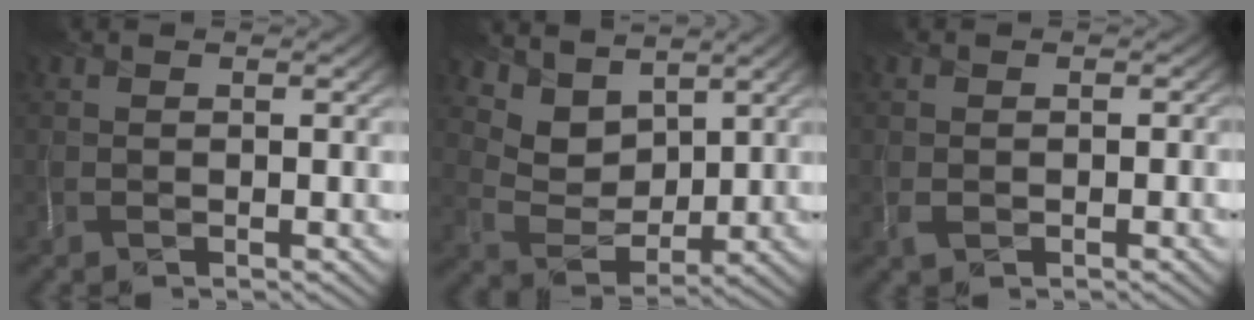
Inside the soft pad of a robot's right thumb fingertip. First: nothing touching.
{"total": 7.5, "force": [5.9, 3.9, 2.4], "torque": [-0.070, -0.025, 0.129]}
{"total": 1.3, "force": [-0.4, 1.2, 0.5], "torque": [-0.011, -0.008, -0.001]}